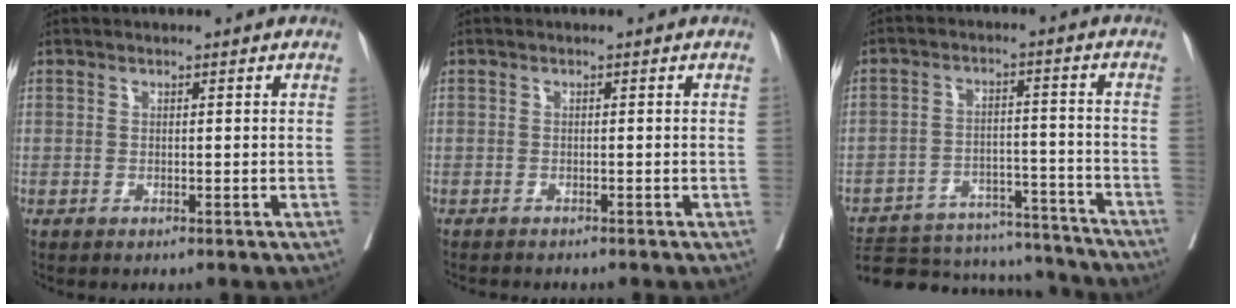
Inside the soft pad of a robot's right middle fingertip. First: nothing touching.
{"total": 3.1, "force": [-2.9, 0.3, 1.0], "torque": [-0.014, -0.007, -0.046]}
{"total": 20.6, "force": [-18.9, 6.0, 5.4], "torque": [-0.109, 0.013, -0.259]}